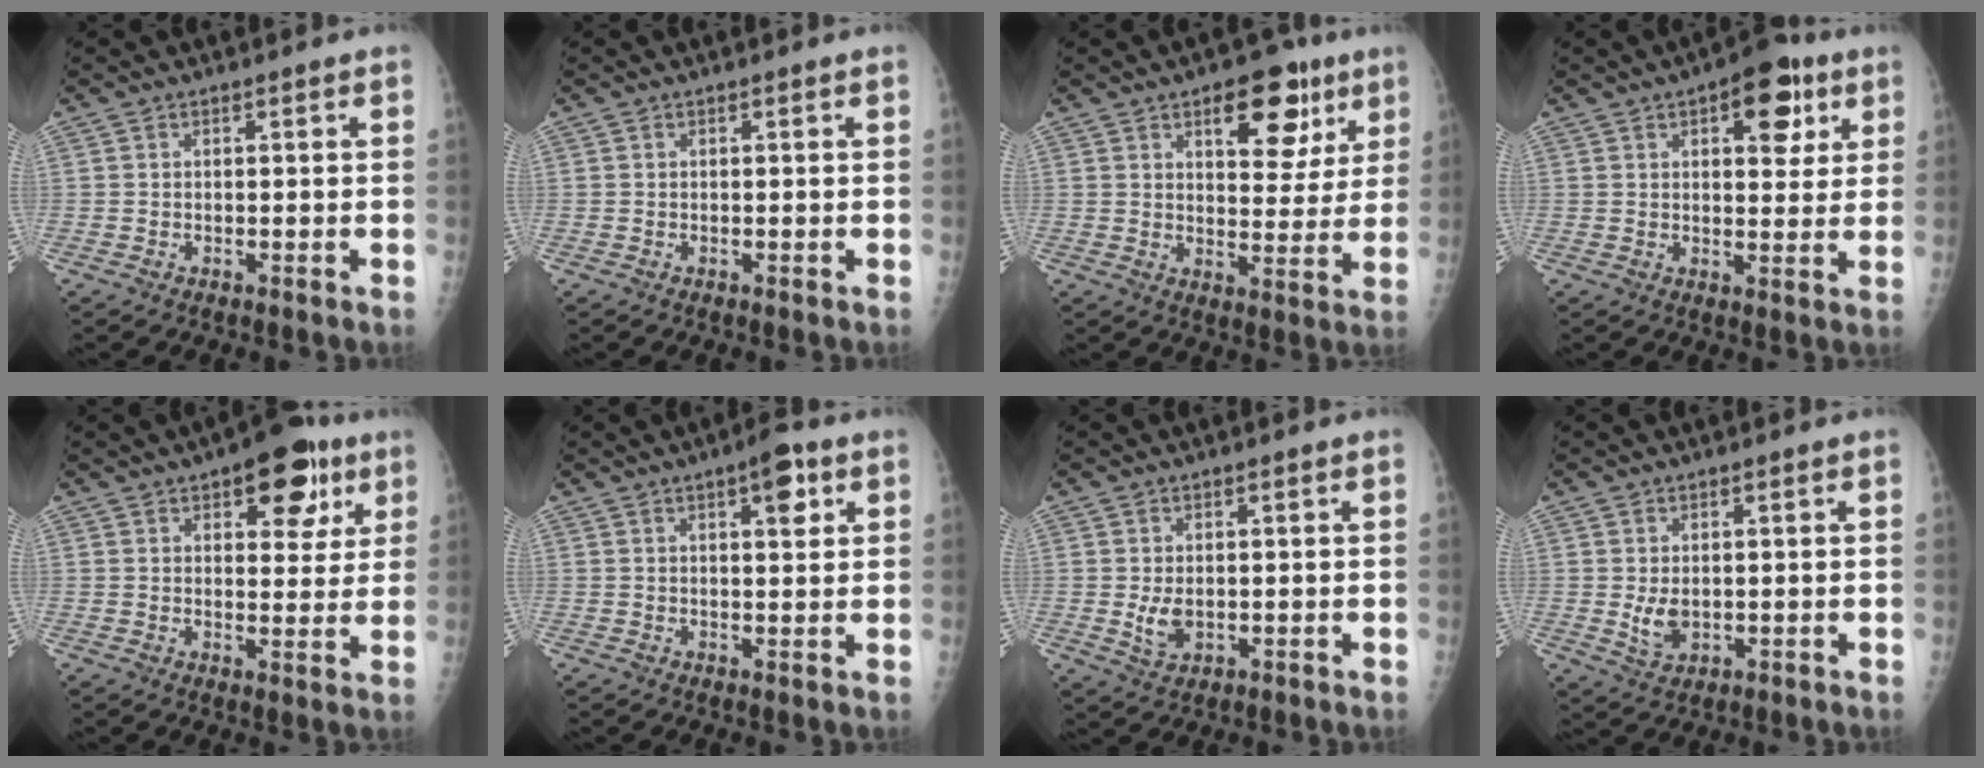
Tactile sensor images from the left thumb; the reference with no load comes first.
{"total": 0.0}
{"total": 12.1, "force": [6.3, 6.2, 8.3], "torque": [-0.067, -0.024, 0.085]}
{"total": 10.3, "force": [4.7, 5.1, 7.6], "torque": [-0.063, -0.011, 0.058]}
{"total": 11.6, "force": [6.1, 5.8, 8.1], "torque": [-0.061, -0.019, 0.076]}
{"total": 5.6, "force": [2.6, 2.0, 4.5], "torque": [-0.050, -0.008, 0.033]}
{"total": 3.5, "force": [0.0, 2.3, 2.6], "torque": [-0.043, -0.009, 0.006]}
{"total": 3.8, "force": [0.1, 2.6, 2.8], "torque": [-0.043, -0.011, 0.011]}